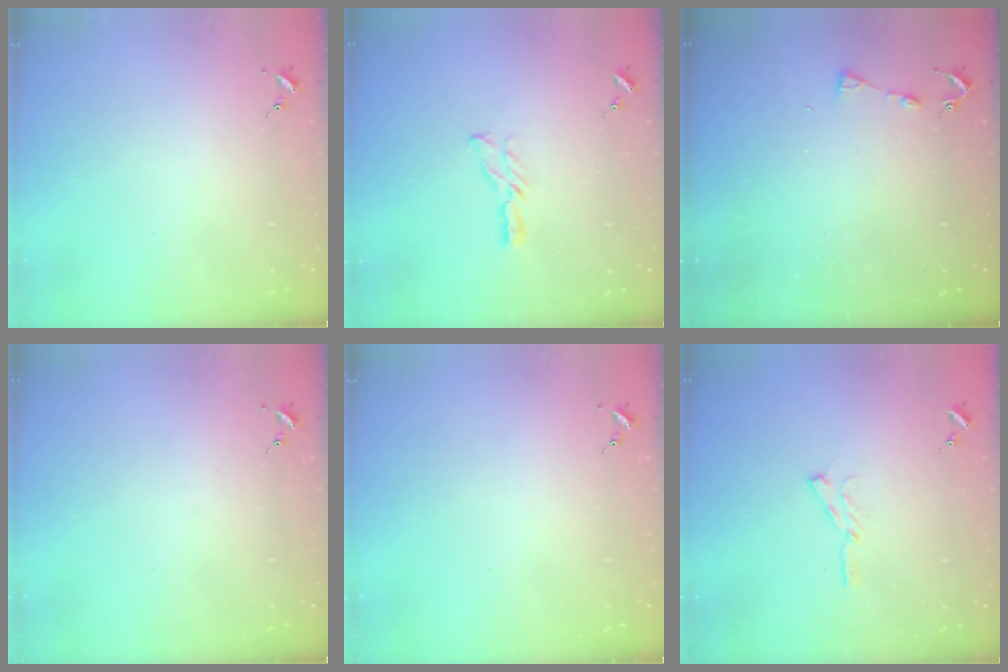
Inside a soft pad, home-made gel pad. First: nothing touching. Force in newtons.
{"total": 5.8, "press": 5.8, "slide": 0.5}
{"total": 3.7, "press": 3.7, "slide": 0.5}
{"total": 0.0}
{"total": 0.0}
{"total": 5.8, "press": 5.8, "slide": 0.6}